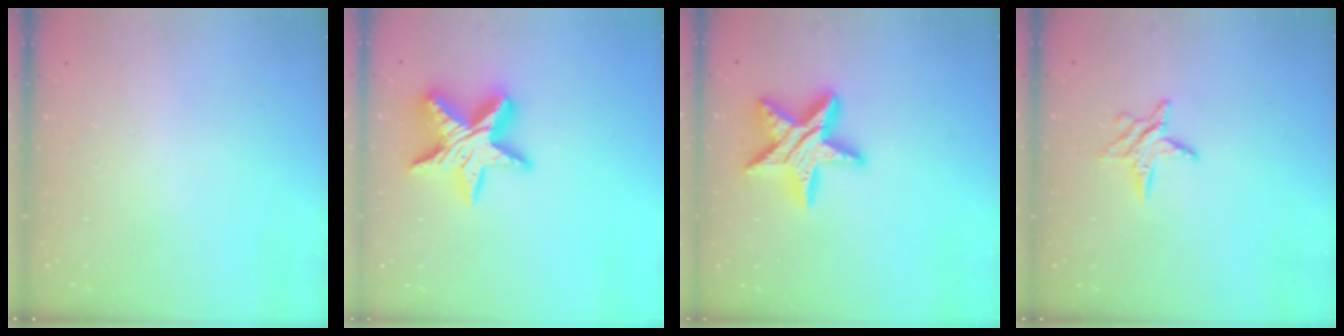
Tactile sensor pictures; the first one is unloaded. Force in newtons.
{"total": 16.7, "press": 16.7, "slide": 1.1}
{"total": 16.9, "press": 16.8, "slide": 1.4}
{"total": 6.5, "press": 6.5, "slide": 0.1}